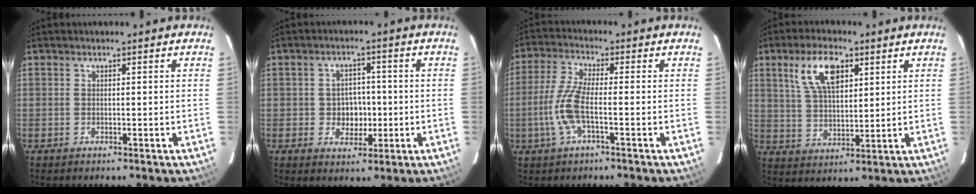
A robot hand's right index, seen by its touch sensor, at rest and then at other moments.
{"total": 5.0, "force": [-0.8, 4.3, 2.3], "torque": [-0.044, 0.012, -0.006]}
{"total": 8.1, "force": [-2.2, 1.5, 7.6], "torque": [-0.172, 0.000, -0.046]}
{"total": 10.1, "force": [4.7, 4.6, 7.7], "torque": [-0.148, 0.016, 0.091]}